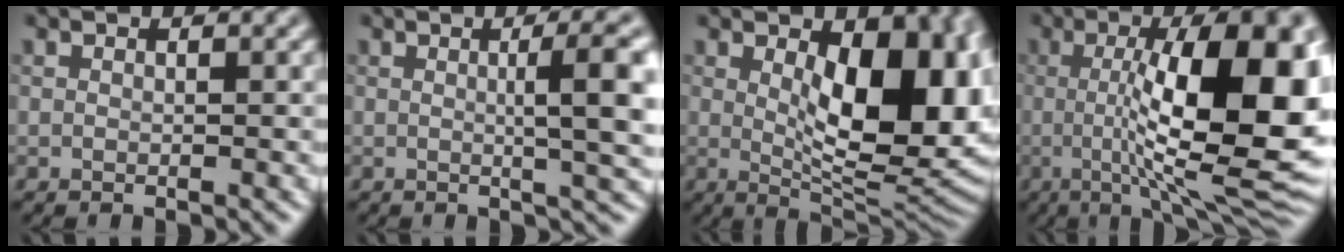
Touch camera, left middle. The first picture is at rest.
{"total": 6.1, "force": [0.5, 1.3, 5.9], "torque": [-0.076, 0.012, 0.007]}
{"total": 11.8, "force": [1.6, 5.4, 10.3], "torque": [-0.127, -0.008, 0.034]}
{"total": 14.5, "force": [0.4, 3.9, 13.9], "torque": [-0.189, 0.003, 0.002]}